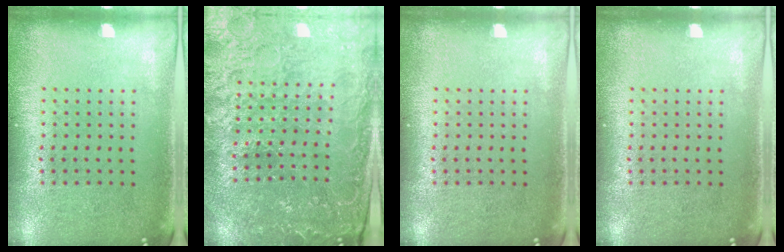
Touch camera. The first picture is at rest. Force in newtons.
{"total": 3.1, "press": 3.1, "slide": 0.5}
{"total": 0.0}
{"total": 0.0}